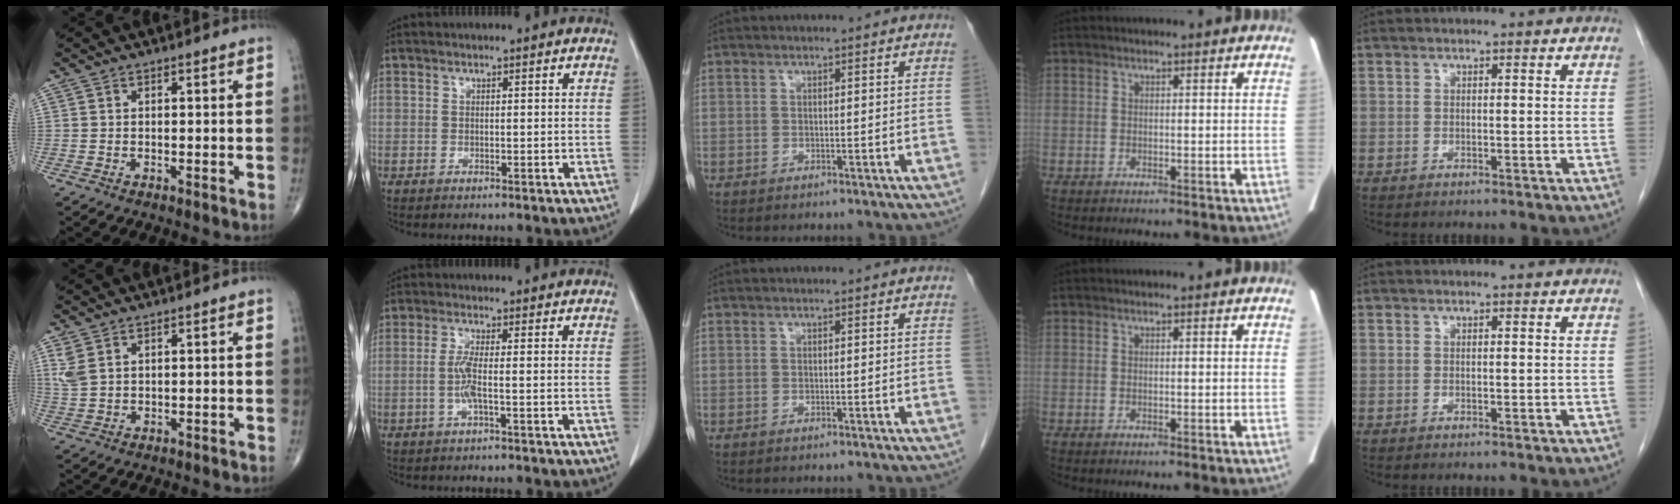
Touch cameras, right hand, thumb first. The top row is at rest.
{"thumb": {"total": 3.1, "force": [1.7, 1.6, 2.1], "torque": [-0.049, 0.001, 0.047]}, "index": {"total": 3.3, "force": [-0.8, 0.0, 3.2], "torque": [-0.070, -0.003, -0.018]}}